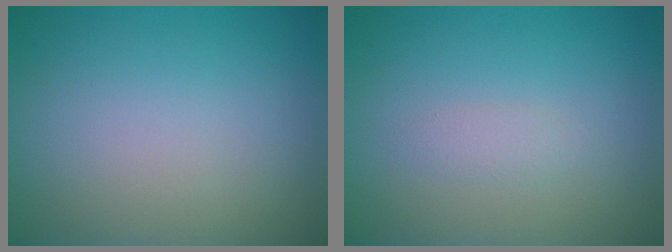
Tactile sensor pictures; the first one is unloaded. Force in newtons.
{"total": 0.9, "press": 0.9, "slide": 0.0}